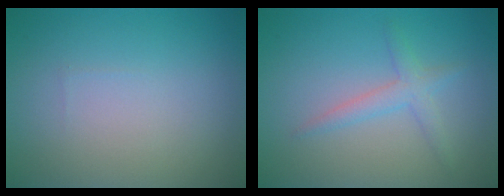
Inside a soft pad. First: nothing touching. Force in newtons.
{"total": 2.0, "press": 1.9, "slide": 0.2}